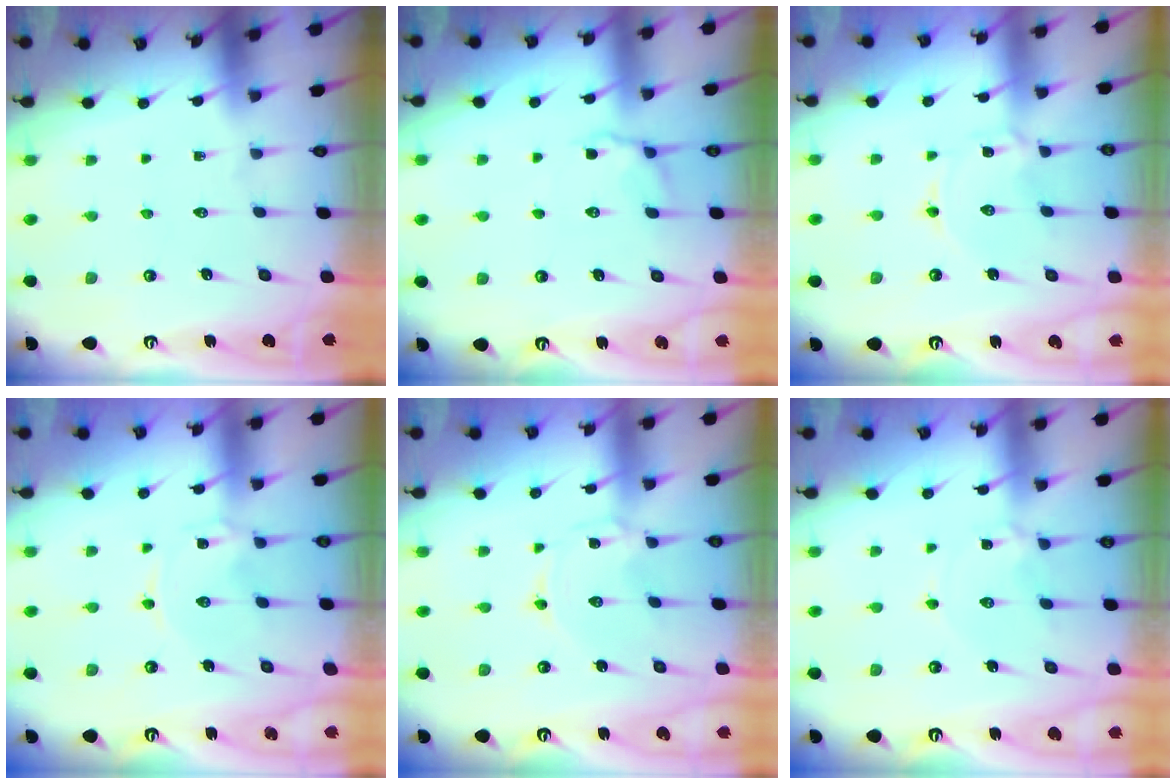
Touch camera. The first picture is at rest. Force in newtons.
{"total": 4.8, "press": 4.4, "slide": 2.1}
{"total": 1.2, "press": 1.2, "slide": 0.2}
{"total": 0.0}
{"total": 0.5, "press": 0.4, "slide": 0.2}
{"total": 1.7, "press": 1.7, "slide": 0.2}